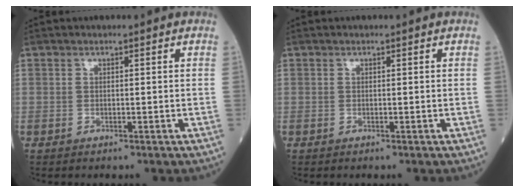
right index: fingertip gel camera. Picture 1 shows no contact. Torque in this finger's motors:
{"motor_torque": [0.00, 0.00, 0.00, 0.00]}